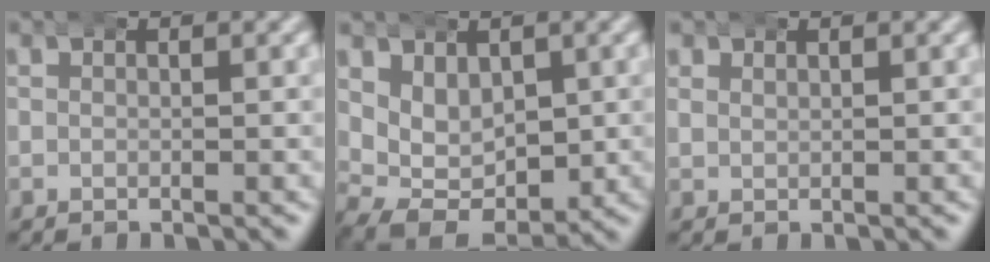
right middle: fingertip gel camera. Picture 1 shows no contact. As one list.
[{"total": 7.9, "force": [0.2, 6.3, 4.9], "torque": [-0.094, -0.030, 0.005]}, {"total": 1.1, "force": [0.8, 0.7, 0.3], "torque": [-0.005, 0.004, 0.015]}]